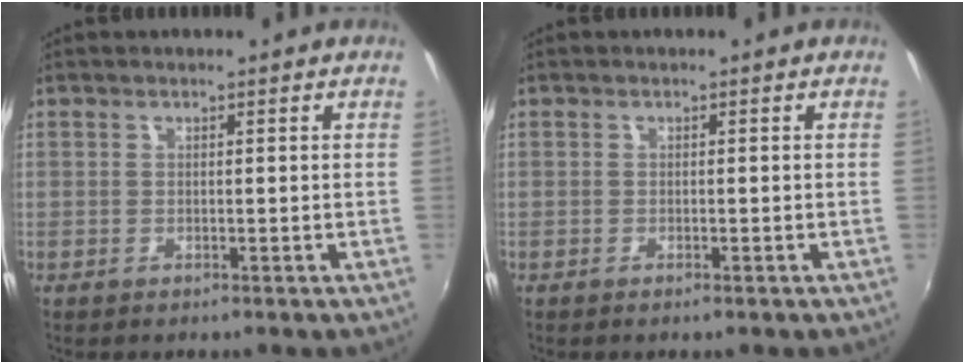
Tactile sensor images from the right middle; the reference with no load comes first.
{"total": 0.5, "force": [-0.4, 0.1, 0.3], "torque": [-0.007, -0.001, -0.007]}